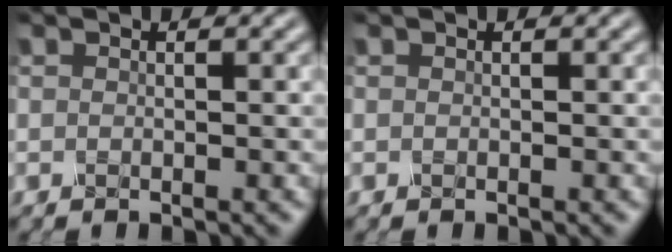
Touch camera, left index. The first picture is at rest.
{"total": 0.0}